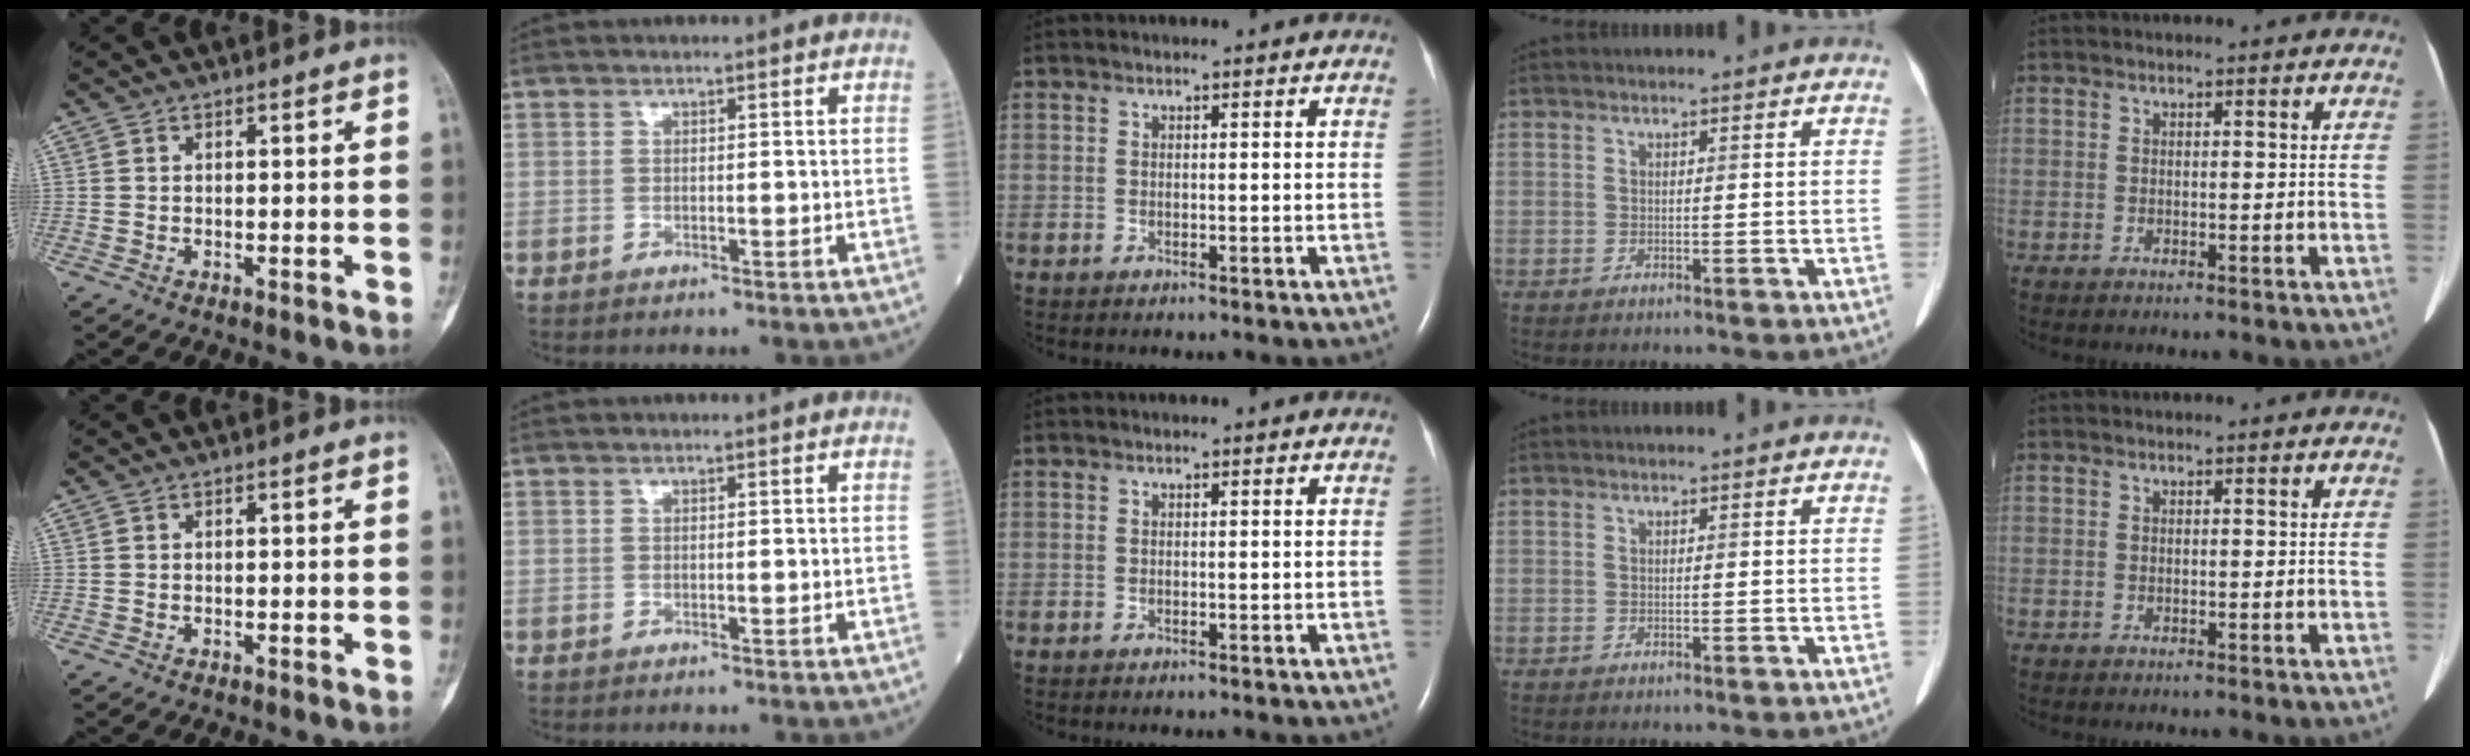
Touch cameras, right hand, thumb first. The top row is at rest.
{}